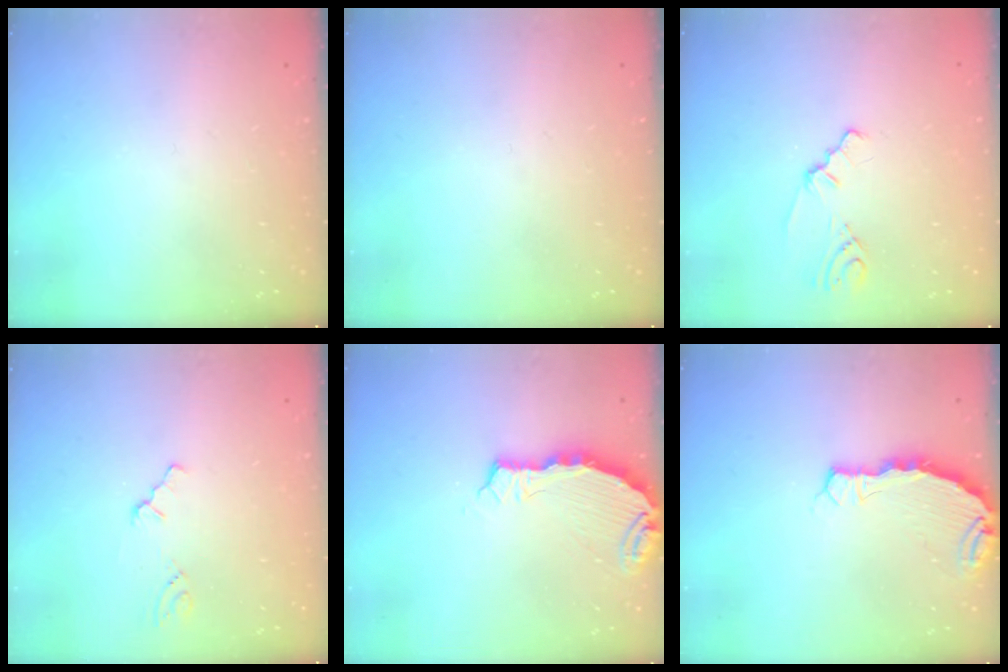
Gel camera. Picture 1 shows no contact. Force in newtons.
{"total": 0.0}
{"total": 1.7, "press": 1.7, "slide": 0.4}
{"total": 0.0}
{"total": 5.5, "press": 5.4, "slide": 0.6}
{"total": 5.5, "press": 5.5, "slide": 0.1}